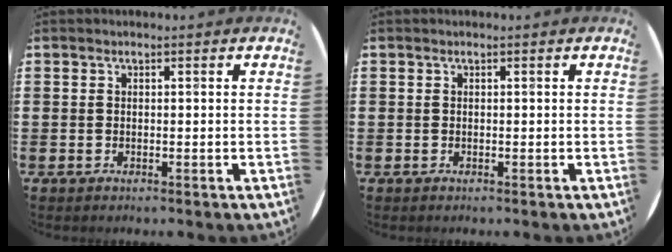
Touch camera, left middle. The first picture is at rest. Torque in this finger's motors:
{"motor_torque": [0.00, 0.00, 0.00, 0.00]}